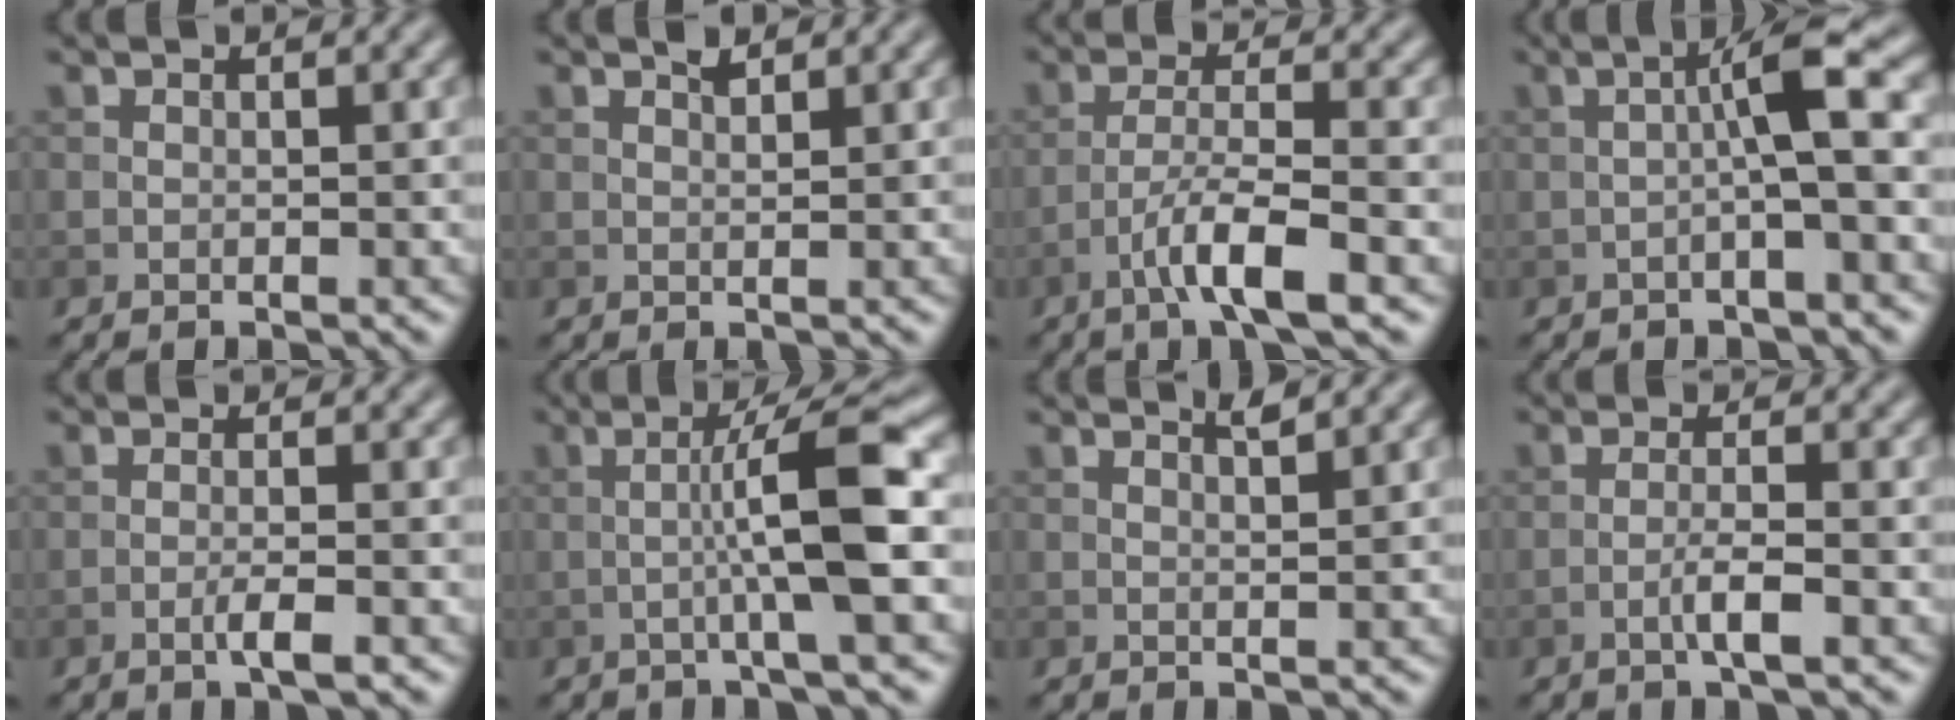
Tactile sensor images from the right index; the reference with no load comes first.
{"total": 1.1, "force": [0.9, 0.2, 0.6], "torque": [-0.015, 0.001, 0.016]}
{"total": 5.4, "force": [-2.9, 0.9, 4.5], "torque": [-0.078, 0.006, -0.056]}
{"total": 4.8, "force": [-0.2, 0.4, 4.8], "torque": [-0.076, 0.017, -0.013]}
{"total": 2.1, "force": [-0.8, 0.3, 1.9], "torque": [-0.030, 0.005, -0.020]}
{"total": 7.1, "force": [-0.4, 0.8, 7.0], "torque": [-0.114, 0.014, -0.012]}
{"total": 1.4, "force": [1.1, 0.2, 0.9], "torque": [-0.009, 0.004, 0.016]}
{"total": 2.5, "force": [-1.0, 0.2, 2.3], "torque": [-0.044, 0.006, -0.023]}